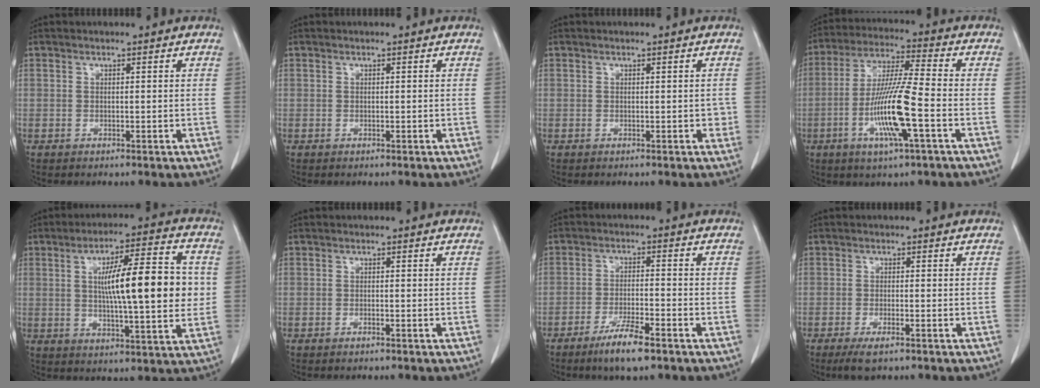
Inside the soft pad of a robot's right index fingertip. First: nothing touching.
{"total": 0.0}
{"total": 0.9, "force": [-0.1, 0.7, 0.6], "torque": [-0.004, 0.006, 0.000]}
{"total": 12.5, "force": [-3.7, 0.2, 11.9], "torque": [-0.235, -0.010, -0.074]}
{"total": 15.3, "force": [1.4, 2.5, 15.0], "torque": [-0.234, 0.016, 0.020]}
{"total": 0.6, "force": [-0.5, 0.0, 0.4], "torque": [-0.012, -0.001, -0.008]}
{"total": 6.6, "force": [-4.4, 0.6, 4.8], "torque": [-0.093, -0.010, -0.078]}
{"total": 3.6, "force": [-2.3, 0.6, 2.6], "torque": [-0.053, -0.008, -0.039]}